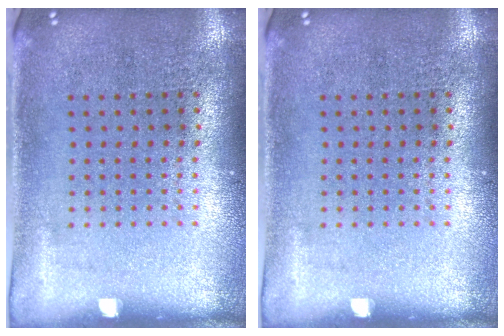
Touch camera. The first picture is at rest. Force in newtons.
{"total": 0.0}